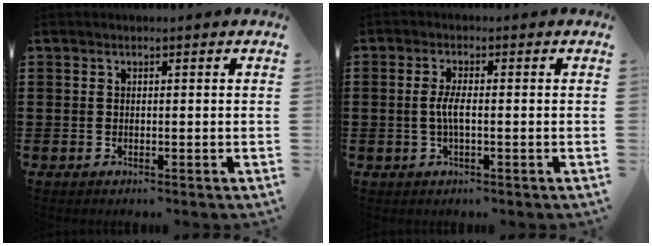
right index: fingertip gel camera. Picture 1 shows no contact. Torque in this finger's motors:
{"motor_torque": [0.44, 0.52, 0.38, 0.05]}